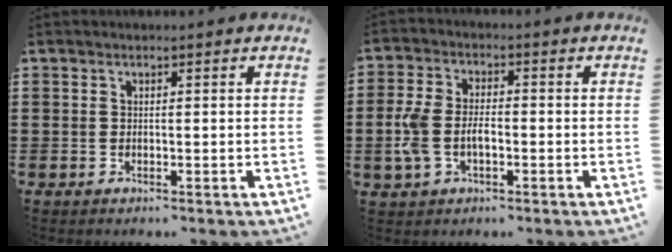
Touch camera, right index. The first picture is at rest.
{"total": 5.5, "force": [-1.1, 3.2, 4.4], "torque": [-0.116, -0.003, -0.031]}